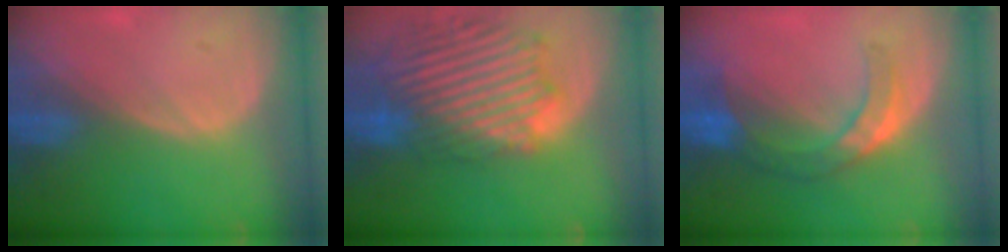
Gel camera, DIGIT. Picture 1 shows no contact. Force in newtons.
{"total": 14.1, "press": 12.0, "slide": 7.3}
{"total": 7.6, "press": 6.7, "slide": 3.6}